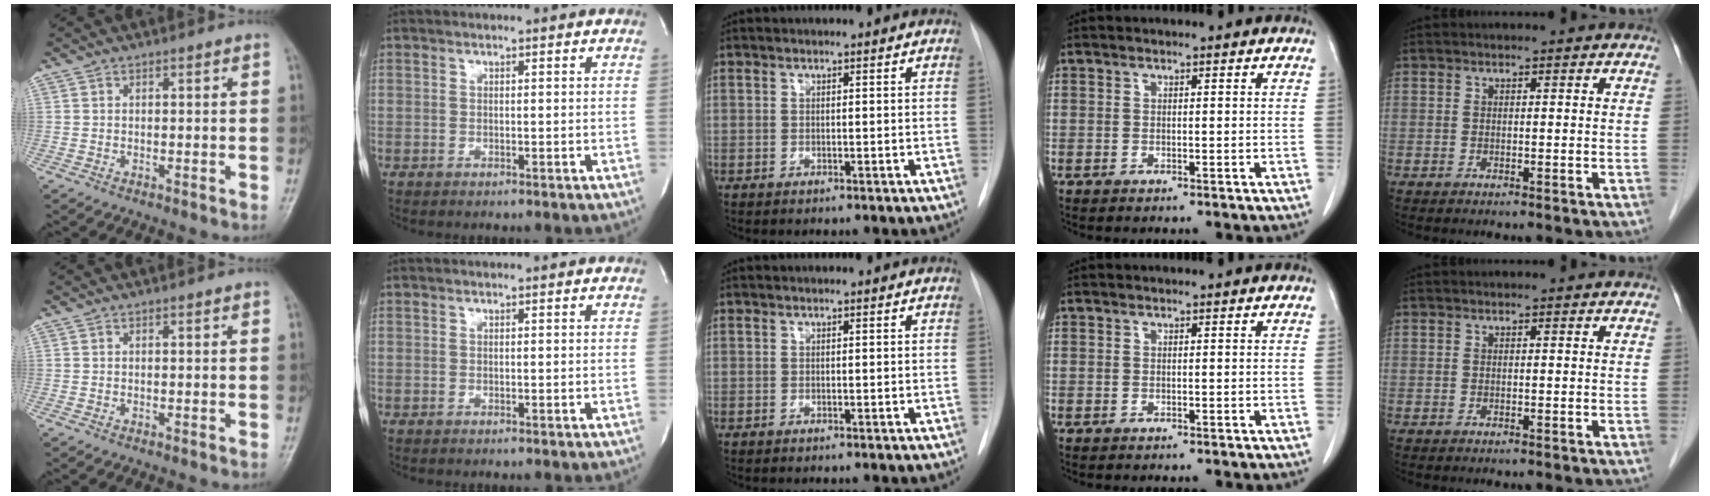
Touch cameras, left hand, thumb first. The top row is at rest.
{}